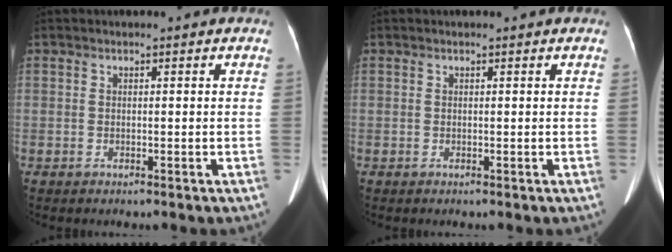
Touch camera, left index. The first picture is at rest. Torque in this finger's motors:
{"motor_torque": [-0.03, 0.00, -0.01, 0.00]}